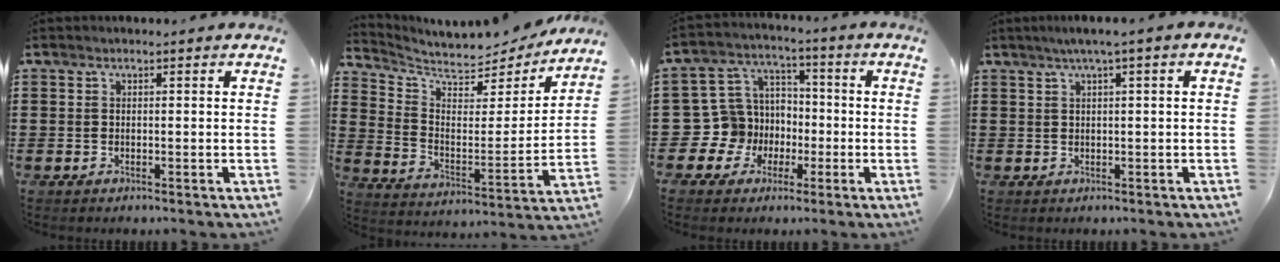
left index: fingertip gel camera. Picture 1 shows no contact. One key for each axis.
{"total": 5.3, "fx": 4.8, "fy": 1.6, "fz": 1.5, "tx": -0.058, "ty": -0.038, "tz": 0.080}
{"total": 9.4, "fx": -2.0, "fy": 9.0, "fz": 1.8, "tx": -0.095, "ty": 0.009, "tz": -0.036}
{"total": 1.9, "fx": 0.5, "fy": -0.2, "fz": 1.8, "tx": -0.033, "ty": -0.004, "tz": 0.008}